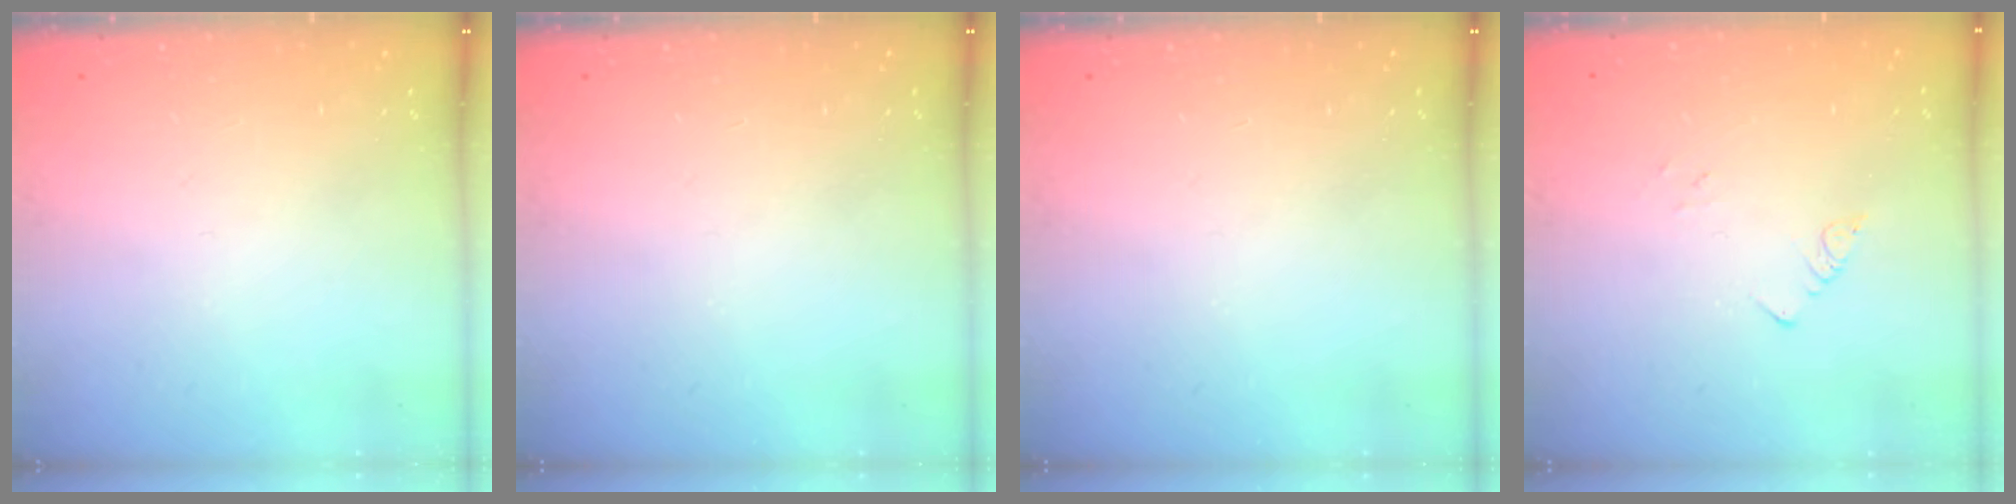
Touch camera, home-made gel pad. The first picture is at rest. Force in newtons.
{"total": 0.0}
{"total": 0.0}
{"total": 1.3, "press": 1.2, "slide": 0.1}